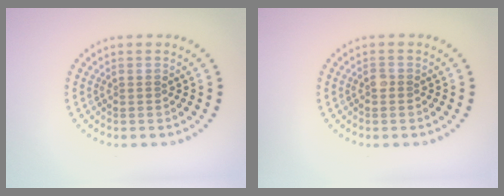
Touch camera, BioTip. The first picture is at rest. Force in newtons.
{"total": 0.6, "press": 0.5, "slide": 0.3}